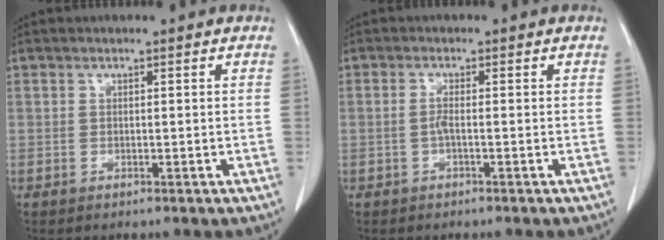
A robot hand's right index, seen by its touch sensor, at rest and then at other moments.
{"total": 1.4, "force": [-0.4, 0.0, 1.3], "torque": [-0.028, 0.000, -0.008]}